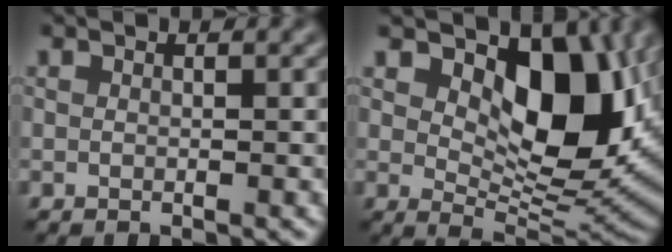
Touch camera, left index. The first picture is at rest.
{"total": 10.2, "force": [3.3, 5.5, 7.9], "torque": [-0.114, -0.017, 0.054]}